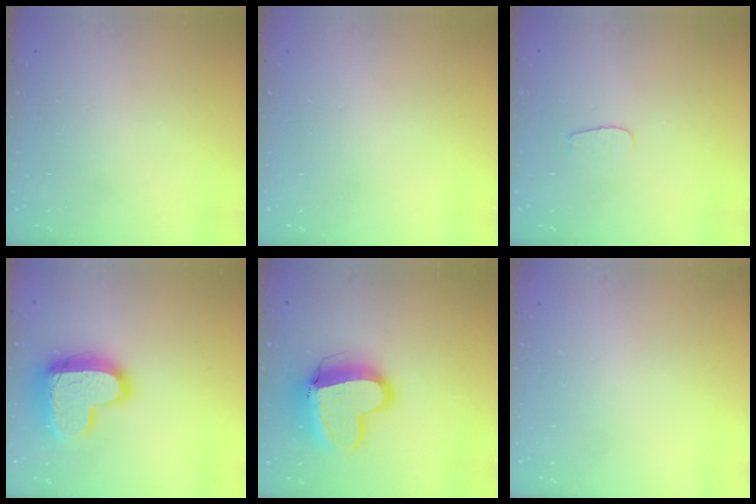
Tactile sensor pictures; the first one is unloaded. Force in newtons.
{"total": 0.0}
{"total": 3.1, "press": 3.1, "slide": 0.3}
{"total": 17.1, "press": 17.0, "slide": 1.6}
{"total": 15.5, "press": 15.3, "slide": 2.2}
{"total": 0.0}